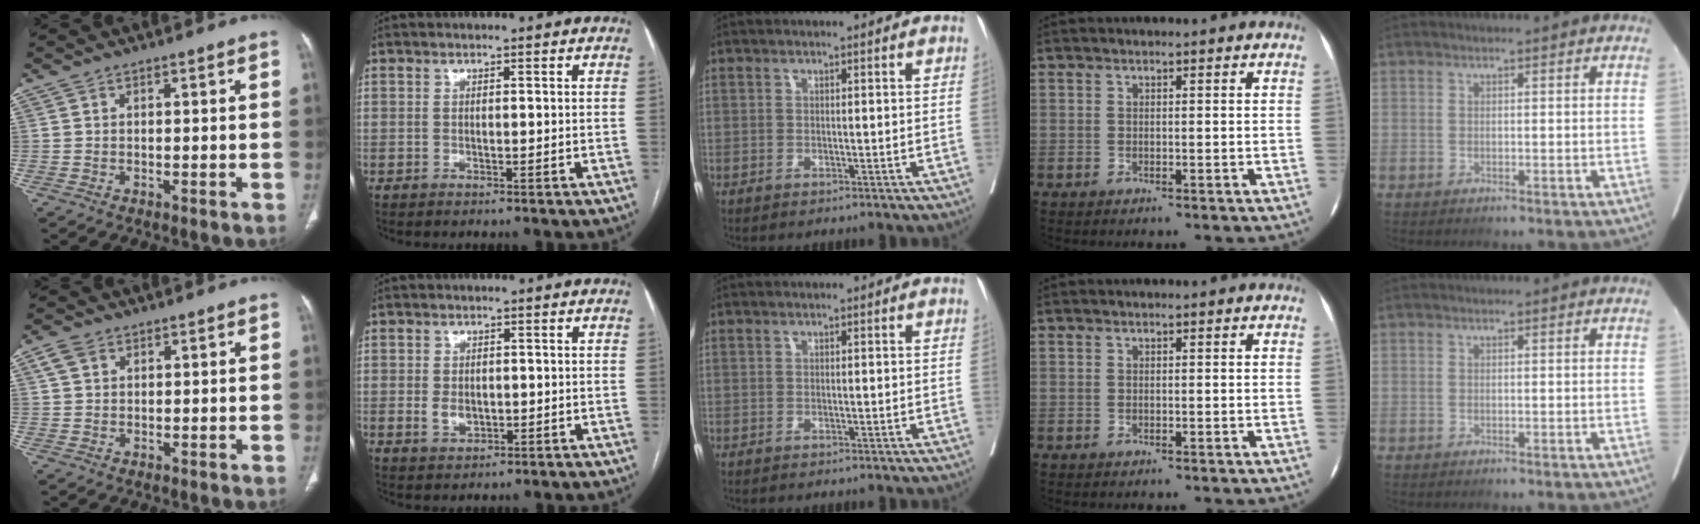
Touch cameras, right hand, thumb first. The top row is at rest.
{"thumb": {"total": 2.9, "force": [1.4, 2.1, 1.5], "torque": [-0.028, 0.006, 0.029]}, "index": {"total": 2.9, "force": [-0.3, 2.0, 2.1], "torque": [-0.038, -0.001, 0.002]}}